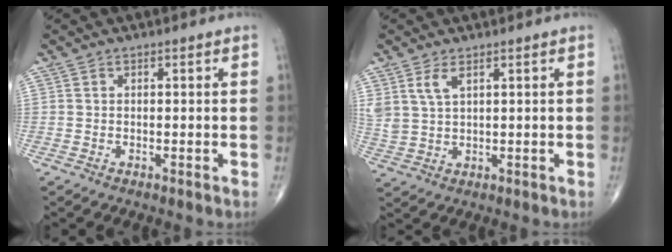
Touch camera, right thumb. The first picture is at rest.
{"total": 4.4, "force": [2.3, 2.0, 3.1], "torque": [-0.070, -0.006, 0.057]}